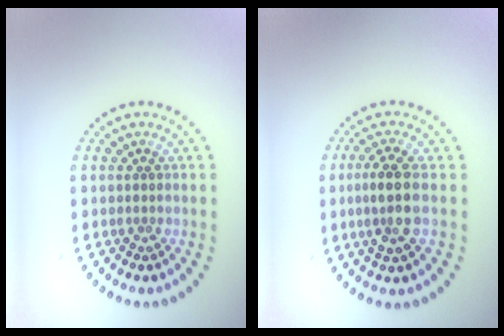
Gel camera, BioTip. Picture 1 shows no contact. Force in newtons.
{"total": 3.3, "press": 3.1, "slide": 1.2}